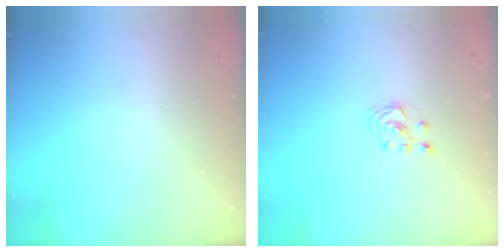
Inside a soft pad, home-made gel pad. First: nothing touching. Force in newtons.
{"total": 1.8, "press": 1.8, "slide": 0.2}